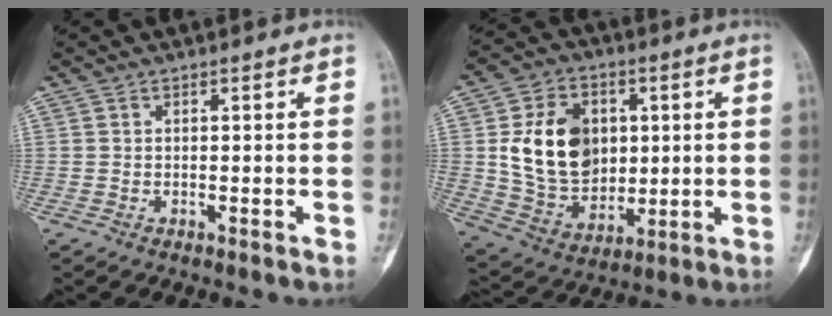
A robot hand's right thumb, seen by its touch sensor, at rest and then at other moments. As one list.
[{"total": 17.4, "force": [2.6, 13.1, 11.0], "torque": [-0.145, -0.008, 0.060]}]